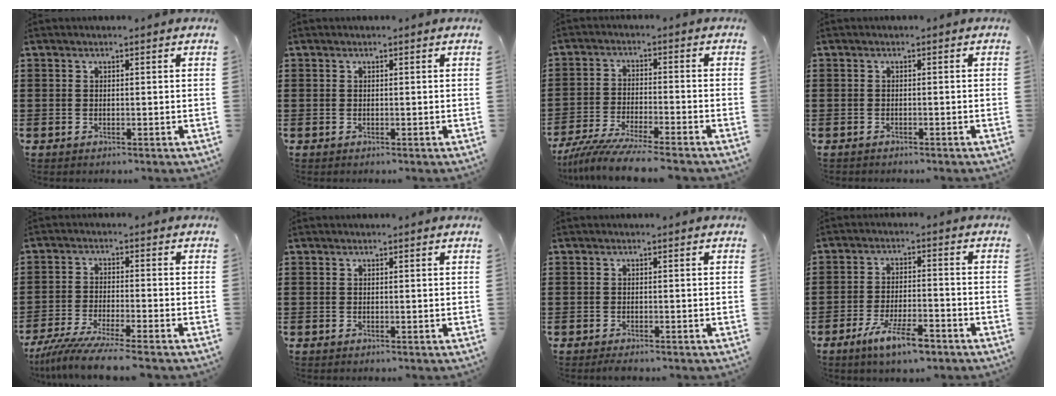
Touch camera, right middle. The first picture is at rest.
{"total": 0.0}
{"total": 7.1, "force": [-6.6, -0.2, 2.6], "torque": [-0.061, -0.014, -0.129]}
{"total": 0.6, "force": [-0.6, 0.1, 0.1], "torque": [-0.003, 0.000, -0.014]}
{"total": 6.2, "force": [-5.5, -0.3, 2.6], "torque": [-0.061, -0.019, -0.108]}
{"total": 0.0}
{"total": 0.6, "force": [-0.6, 0.1, 0.1], "torque": [-0.005, -0.002, -0.012]}
{"total": 7.3, "force": [-4.8, 1.7, 5.2], "torque": [-0.107, -0.004, -0.089]}